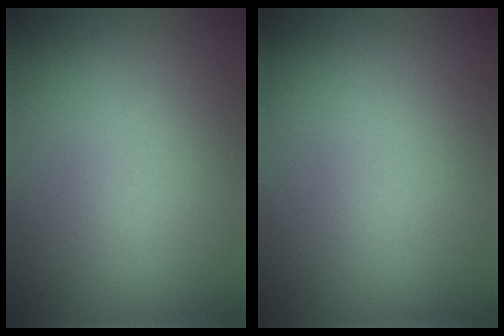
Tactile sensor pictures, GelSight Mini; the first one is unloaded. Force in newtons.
{"total": 0.0}